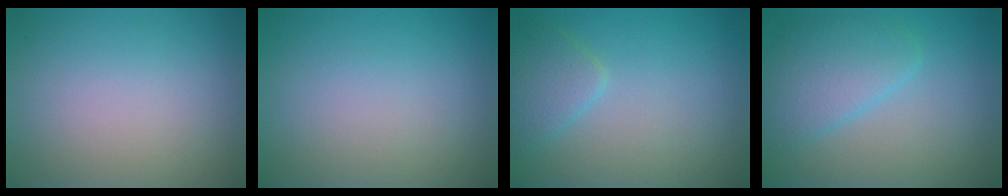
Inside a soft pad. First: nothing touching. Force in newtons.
{"total": 0.0}
{"total": 2.4, "press": 2.4, "slide": 0.1}
{"total": 4.0, "press": 4.0, "slide": 0.0}